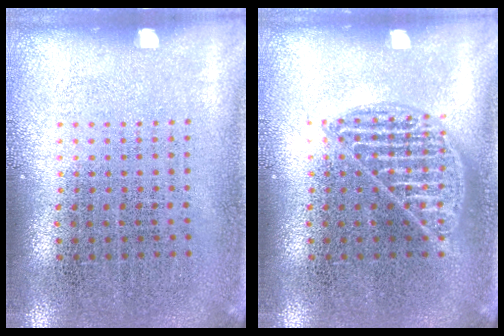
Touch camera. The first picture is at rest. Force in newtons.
{"total": 1.8, "press": 1.8, "slide": 0.3}